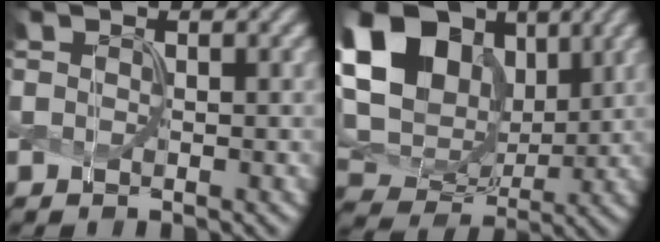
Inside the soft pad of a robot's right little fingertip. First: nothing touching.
{"total": 16.1, "force": [5.8, 11.6, 9.5], "torque": [-0.224, 0.043, 0.104]}